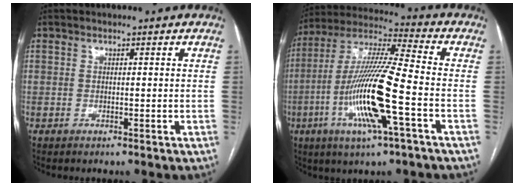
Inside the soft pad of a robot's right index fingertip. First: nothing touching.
{"total": 16.8, "force": [-5.0, 0.8, 16.0], "torque": [-0.323, -0.009, -0.096]}